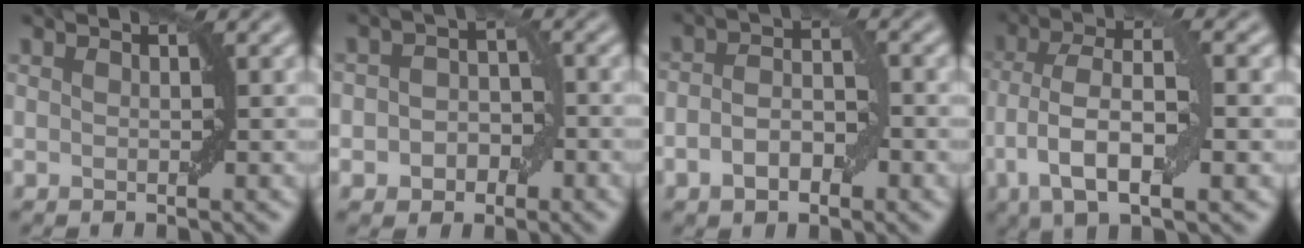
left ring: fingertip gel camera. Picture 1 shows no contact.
{"total": 3.2, "force": [-0.9, 2.5, 1.9], "torque": [-0.021, 0.003, -0.018]}
{"total": 3.8, "force": [-1.3, 2.0, 3.0], "torque": [-0.056, 0.005, -0.025]}
{"total": 8.3, "force": [-1.8, 3.3, 7.4], "torque": [-0.142, 0.006, -0.038]}